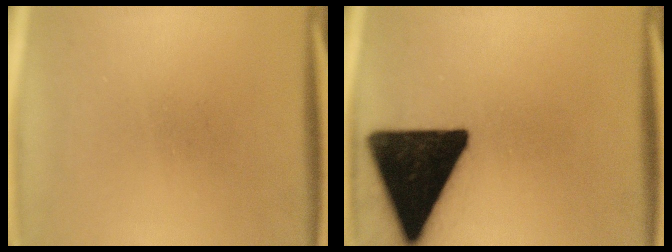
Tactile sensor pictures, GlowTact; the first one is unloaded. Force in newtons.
{"total": 19.7}